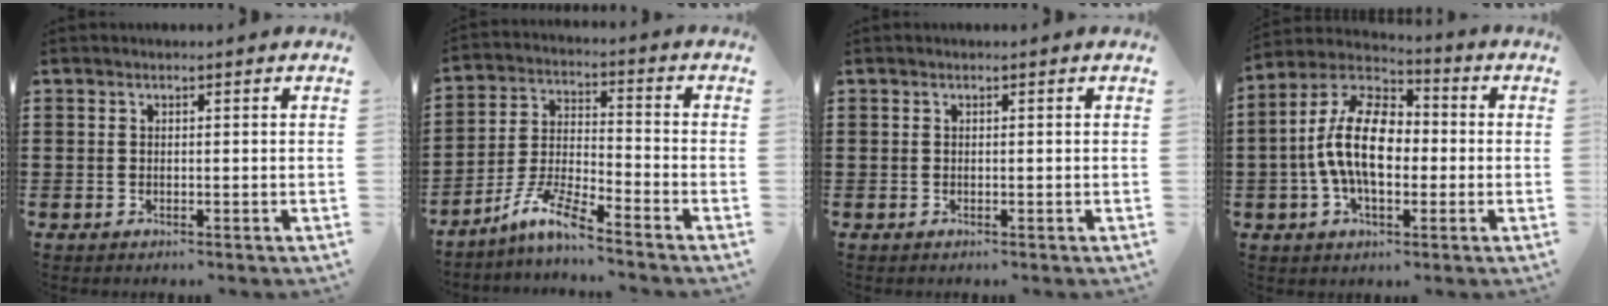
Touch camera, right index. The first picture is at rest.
{"total": 7.6, "force": [-6.3, 0.4, 4.1], "torque": [-0.102, -0.010, -0.128]}
{"total": 0.0}
{"total": 12.2, "force": [-0.7, 6.6, 10.3], "torque": [-0.242, 0.000, -0.021]}